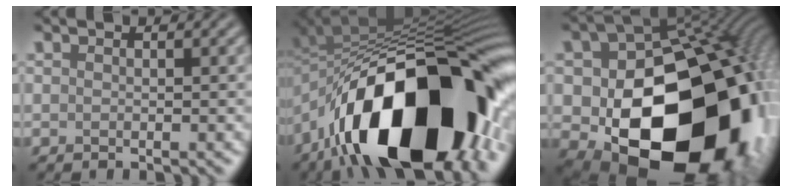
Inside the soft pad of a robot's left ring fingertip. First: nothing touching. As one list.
[{"total": 19.5, "force": [-8.2, 9.1, 15.2], "torque": [-0.245, -0.011, -0.128]}, {"total": 20.5, "force": [-4.3, 14.8, 13.5], "torque": [-0.182, -0.051, -0.025]}]